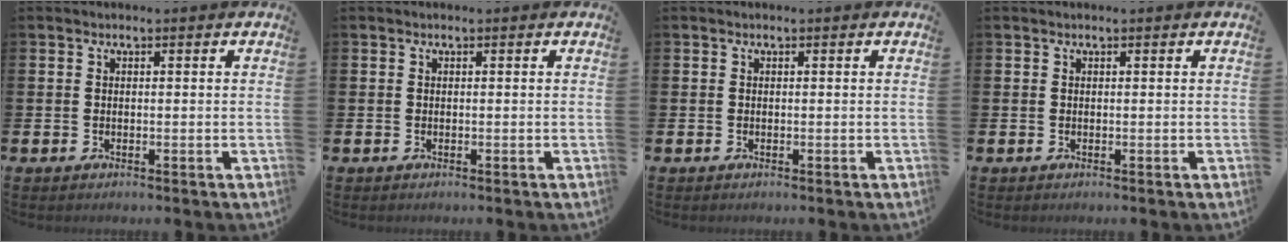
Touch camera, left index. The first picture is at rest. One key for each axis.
{"total": 0.0}
{"total": 0.0}
{"total": 0.0}